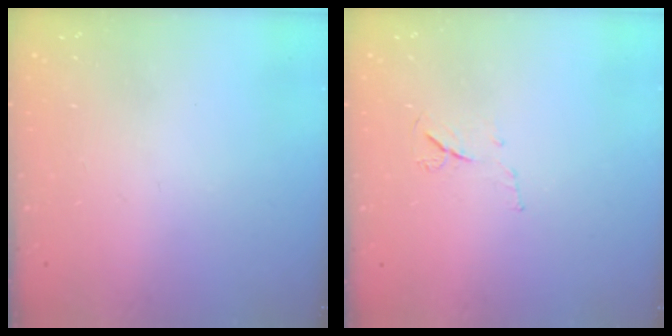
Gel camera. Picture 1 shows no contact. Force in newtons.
{"total": 4.7, "press": 4.6, "slide": 0.8}